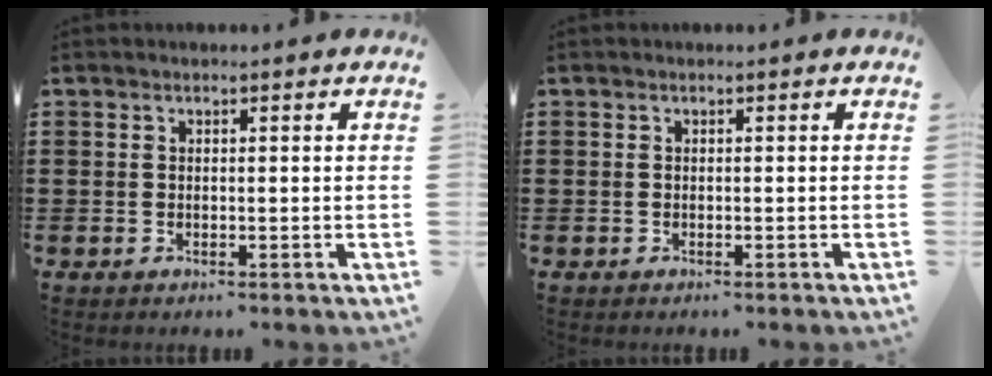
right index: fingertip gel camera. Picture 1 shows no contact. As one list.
[{"total": 0.0}]